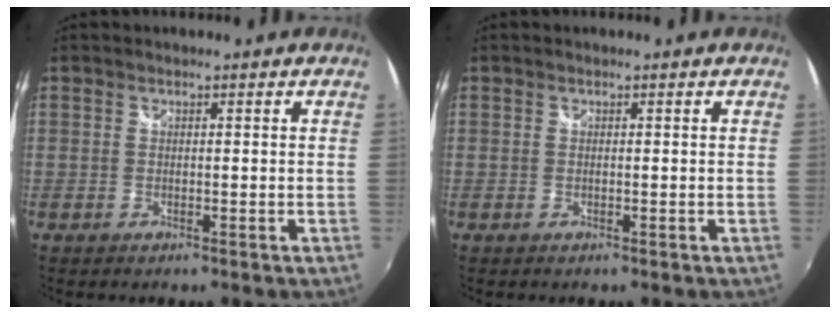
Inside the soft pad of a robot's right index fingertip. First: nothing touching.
{"total": 0.0}